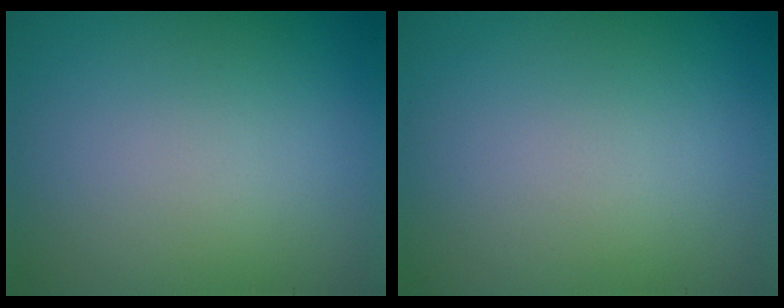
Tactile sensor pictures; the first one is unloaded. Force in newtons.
{"total": 0.0}